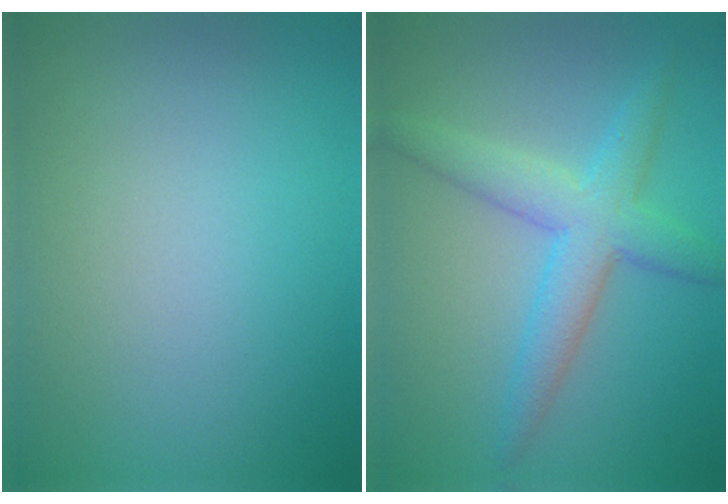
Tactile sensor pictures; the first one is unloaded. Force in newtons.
{"total": 4.6, "press": 4.6, "slide": 0.1}